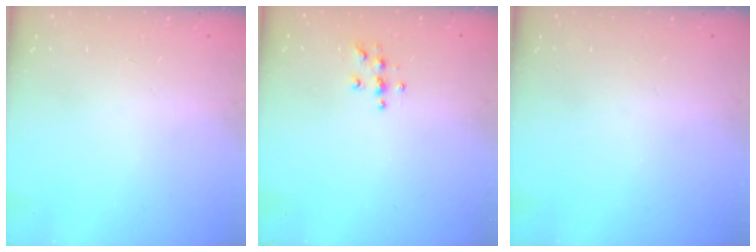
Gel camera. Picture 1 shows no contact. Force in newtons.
{"total": 4.9, "press": 4.9, "slide": 0.2}
{"total": 0.0}